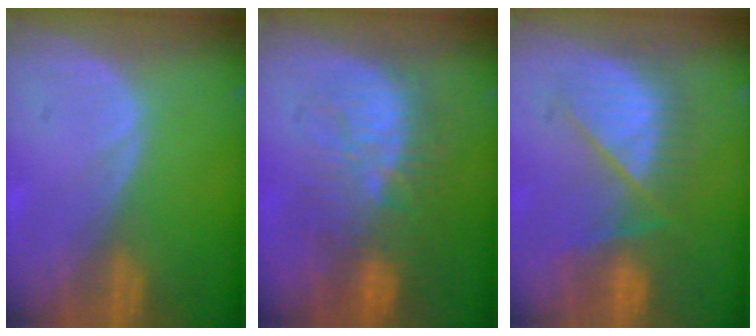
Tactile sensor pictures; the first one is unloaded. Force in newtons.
{"total": 9.5, "press": 9.1, "slide": 2.6}
{"total": 8.1, "press": 8.1, "slide": 0.0}